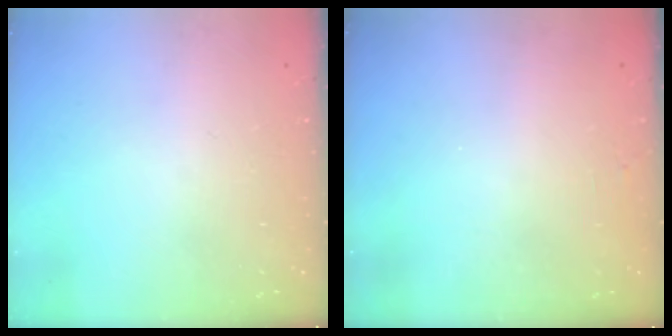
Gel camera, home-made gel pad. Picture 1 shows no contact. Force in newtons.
{"total": 2.5, "press": 2.5, "slide": 0.2}